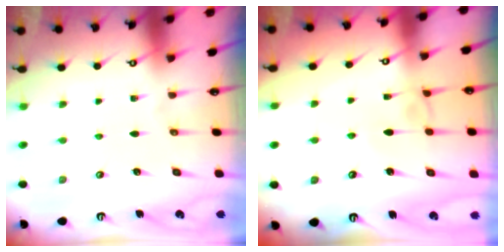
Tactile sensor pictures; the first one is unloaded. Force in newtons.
{"total": 3.4, "press": 3.4, "slide": 0.1}